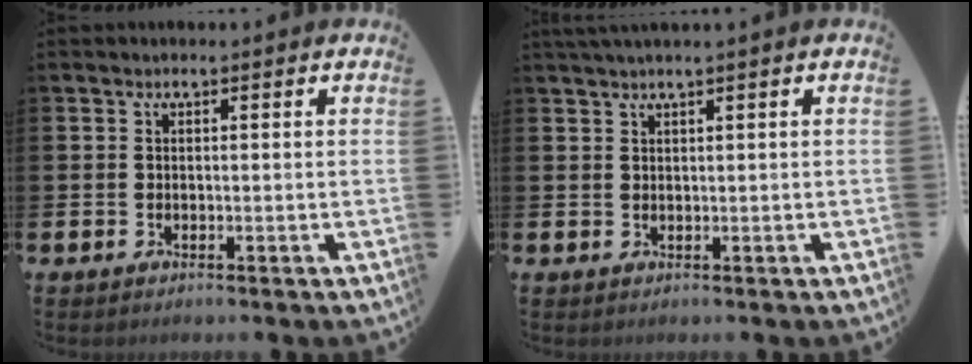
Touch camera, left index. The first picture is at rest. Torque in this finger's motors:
{"motor_torque": [0.14, -0.49, 0.49, 0.17]}